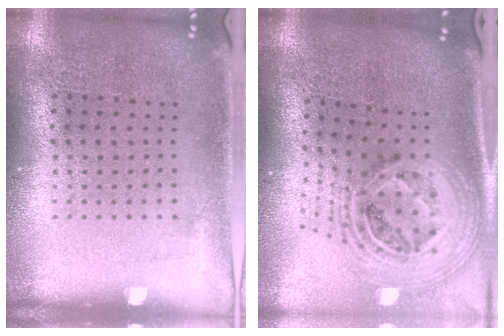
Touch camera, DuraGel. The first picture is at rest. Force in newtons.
{"total": 2.3, "press": 1.6, "slide": 1.6}